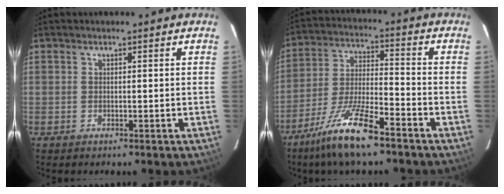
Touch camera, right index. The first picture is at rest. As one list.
[{"total": 12.0, "force": [-8.3, 1.4, 8.5], "torque": [-0.175, -0.024, -0.158]}]